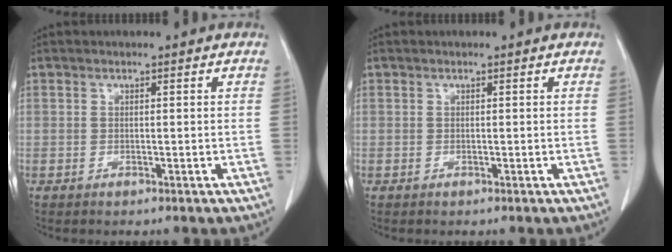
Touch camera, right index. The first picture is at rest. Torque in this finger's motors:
{"motor_torque": [0.00, 0.00, 0.00, 0.00]}